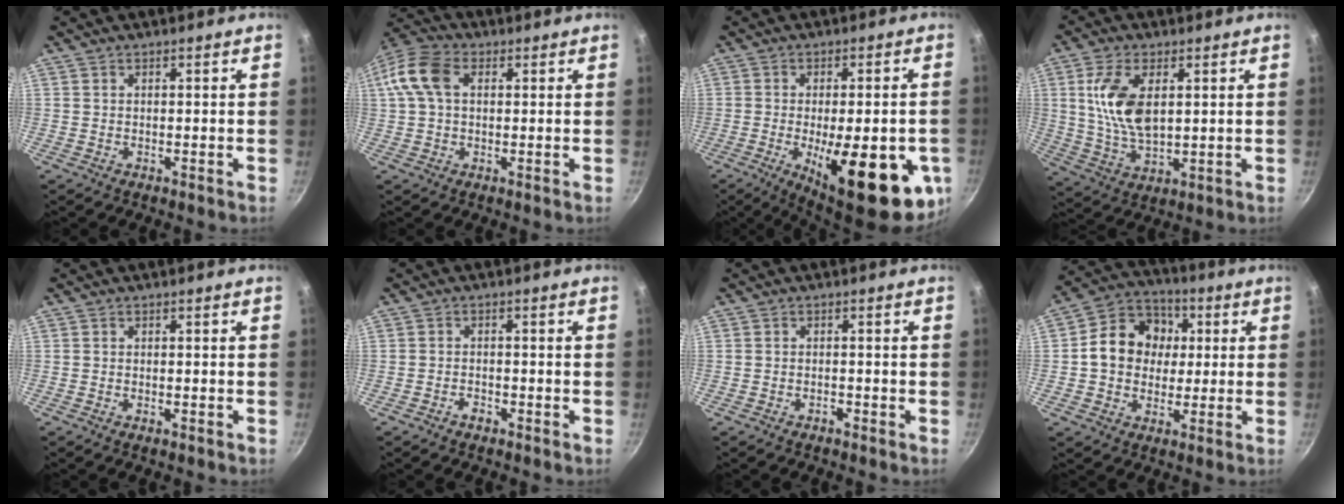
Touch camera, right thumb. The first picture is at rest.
{"total": 9.6, "force": [2.1, 6.3, 7.0], "torque": [-0.138, 0.023, 0.026]}
{"total": 21.9, "force": [-6.7, 7.4, 19.5], "torque": [-0.233, -0.006, -0.081]}
{"total": 11.6, "force": [2.7, 6.0, 9.5], "torque": [-0.180, -0.013, 0.058]}
{"total": 1.0, "force": [-0.5, 0.4, 0.7], "torque": [-0.015, 0.001, -0.011]}
{"total": 1.9, "force": [-1.4, 1.0, 0.7], "torque": [-0.010, 0.018, -0.025]}
{"total": 1.0, "force": [-0.9, 0.4, 0.3], "torque": [-0.009, 0.010, -0.016]}
{"total": 13.0, "force": [1.3, 10.9, 6.9], "torque": [-0.080, 0.020, 0.005]}